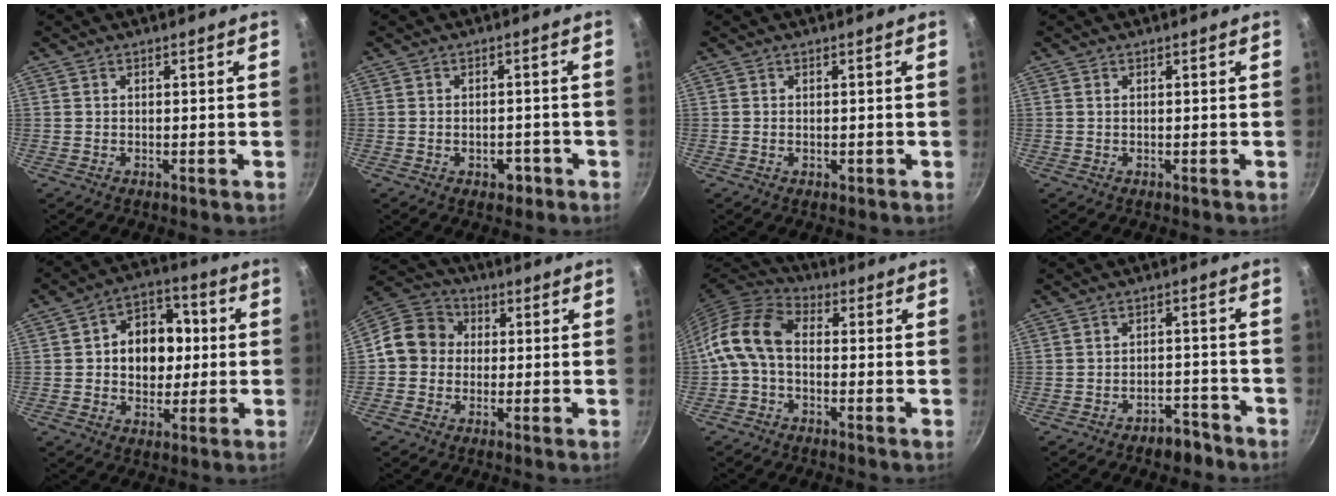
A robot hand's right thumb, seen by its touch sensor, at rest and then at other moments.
{"total": 3.1, "force": [-1.6, 2.1, 1.6], "torque": [-0.010, 0.015, -0.015]}
{"total": 0.6, "force": [-0.2, 0.5, 0.4], "torque": [-0.006, 0.001, -0.002]}
{"total": 0.0}
{"total": 13.1, "force": [1.1, 10.0, 8.4], "torque": [-0.080, 0.017, 0.006]}
{"total": 9.9, "force": [0.1, 8.9, 4.3], "torque": [-0.042, 0.025, -0.022]}
{"total": 10.3, "force": [-1.1, 6.6, 7.9], "torque": [-0.153, 0.039, -0.042]}
{"total": 4.4, "force": [-3.5, 2.2, 1.6], "torque": [-0.004, 0.040, -0.039]}